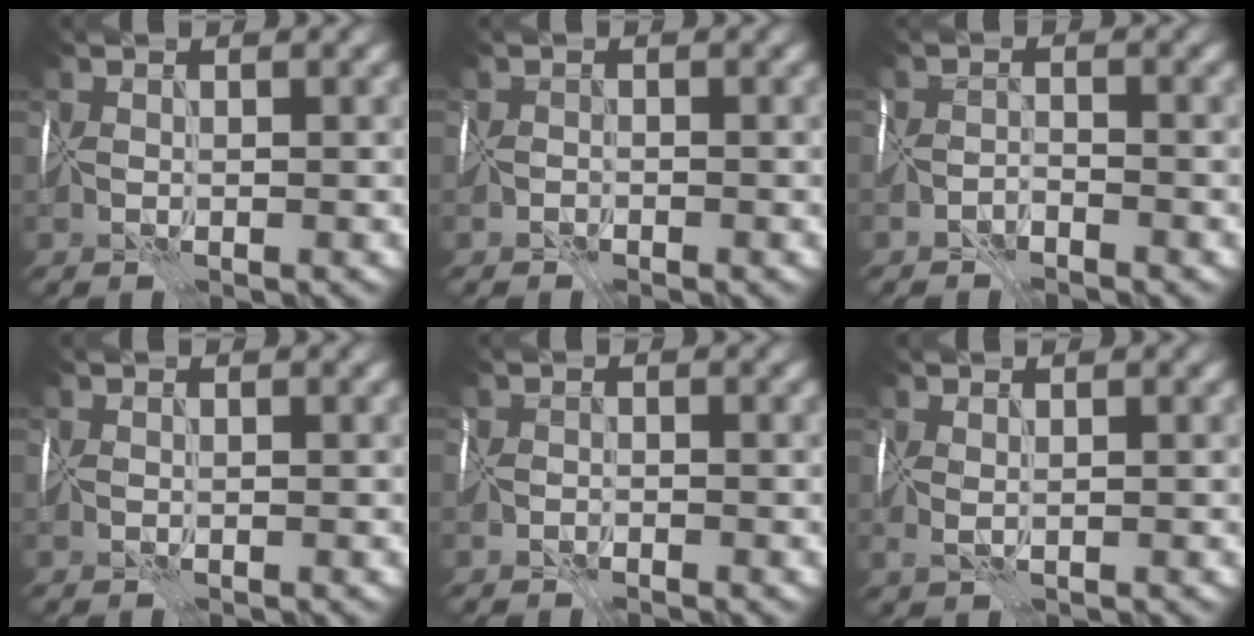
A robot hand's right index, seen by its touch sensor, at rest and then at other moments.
{"total": 1.0, "force": [-1.0, 0.2, 0.0], "torque": [0.003, 0.000, -0.023]}
{"total": 1.6, "force": [-1.6, -0.3, 0.0], "torque": [0.001, 0.004, -0.035]}
{"total": 0.0}
{"total": 1.3, "force": [-1.2, 0.4, 0.3], "torque": [-0.004, -0.002, -0.028]}
{"total": 0.8, "force": [0.7, -0.1, 0.4], "torque": [-0.011, 0.003, 0.018]}